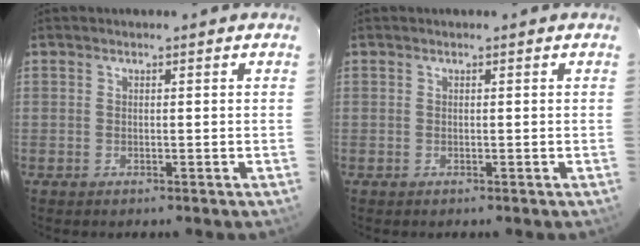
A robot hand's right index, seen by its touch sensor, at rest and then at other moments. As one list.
[{"total": 0.0}]